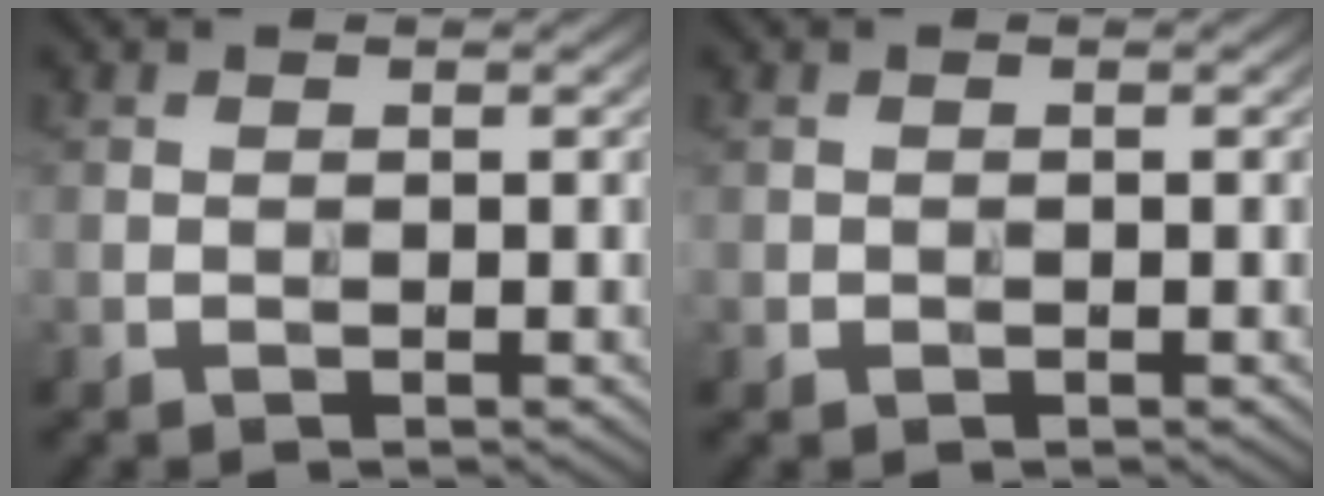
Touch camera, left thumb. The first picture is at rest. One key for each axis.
{"total": 0.0}